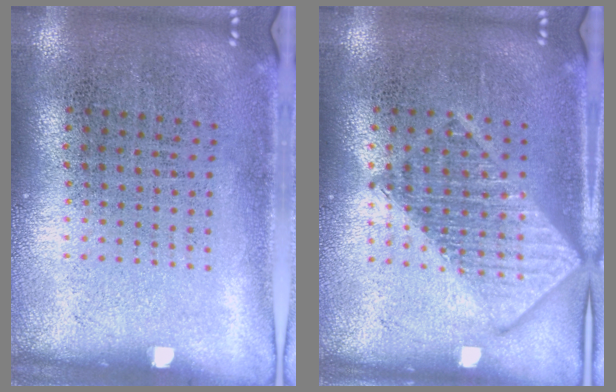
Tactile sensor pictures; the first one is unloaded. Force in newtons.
{"total": 2.0, "press": 2.0, "slide": 0.2}